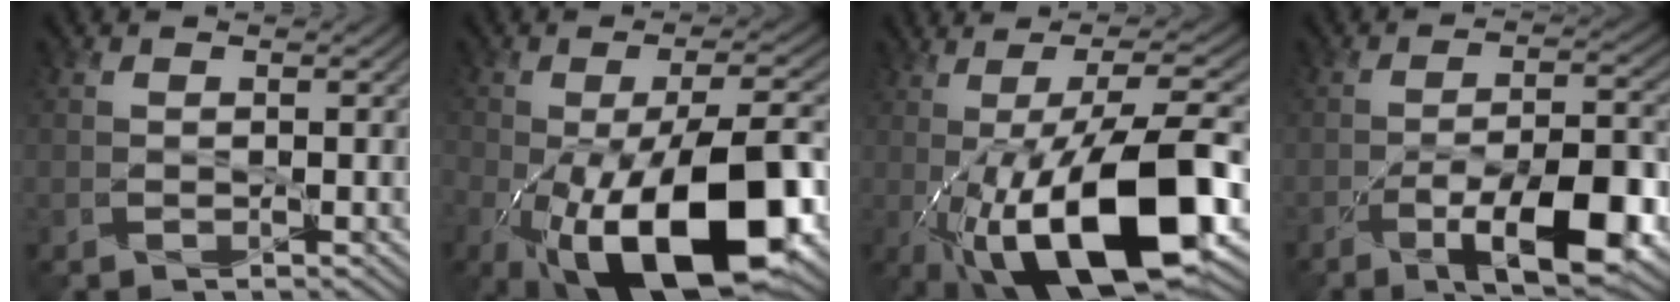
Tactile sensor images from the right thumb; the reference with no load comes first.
{"total": 18.4, "force": [-6.5, 8.1, 15.2], "torque": [-0.257, -0.039, -0.094]}
{"total": 18.0, "force": [-4.4, 5.4, 16.6], "torque": [-0.261, 0.012, -0.071]}
{"total": 11.2, "force": [-5.5, 3.4, 9.1], "torque": [-0.146, -0.002, -0.090]}